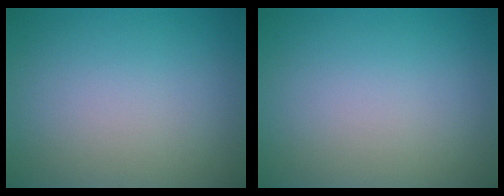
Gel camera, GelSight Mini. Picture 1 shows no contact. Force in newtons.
{"total": 0.0}